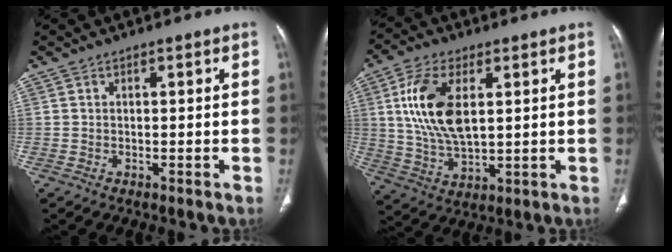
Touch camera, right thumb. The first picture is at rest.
{"total": 13.4, "force": [3.3, 6.9, 11.0], "torque": [-0.217, -0.011, 0.067]}